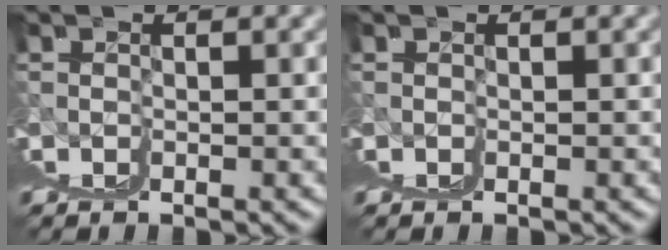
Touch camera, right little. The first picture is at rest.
{"total": 0.0}